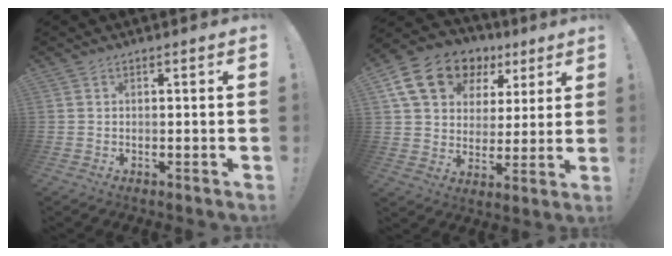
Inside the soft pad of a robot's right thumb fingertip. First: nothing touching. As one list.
[{"total": 17.6, "force": [8.5, 12.6, 8.8], "torque": [-0.143, -0.035, 0.165]}]